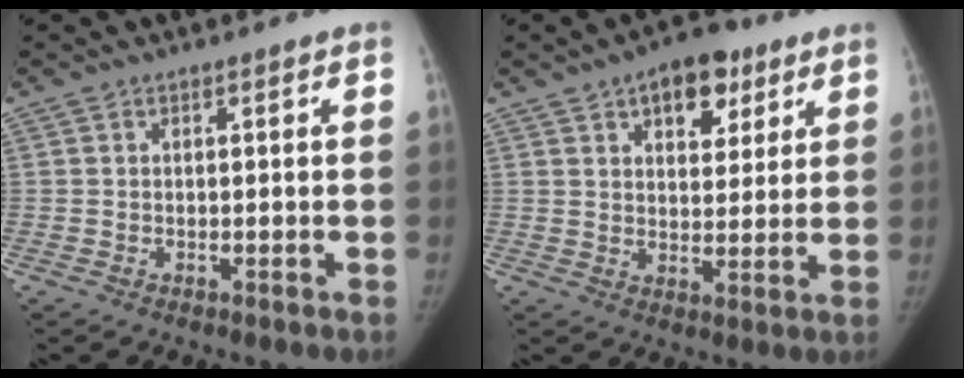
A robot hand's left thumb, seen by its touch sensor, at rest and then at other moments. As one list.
[{"total": 10.5, "force": [5.6, 6.0, 6.6], "torque": [-0.056, -0.019, 0.078]}]